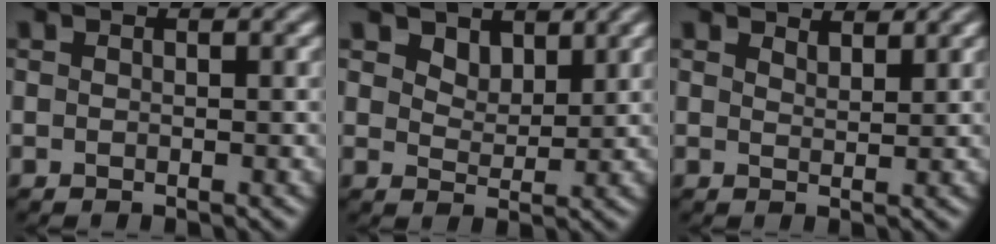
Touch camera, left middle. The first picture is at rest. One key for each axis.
{"total": 1.9, "fx": 1.7, "fy": 1.0, "fz": 0.1, "tx": -0.012, "ty": -0.015, "tz": 0.035}
{"total": 2.2, "fx": 2.2, "fy": 0.2, "fz": 0.1, "tx": 0.005, "ty": 0.000, "tz": 0.027}